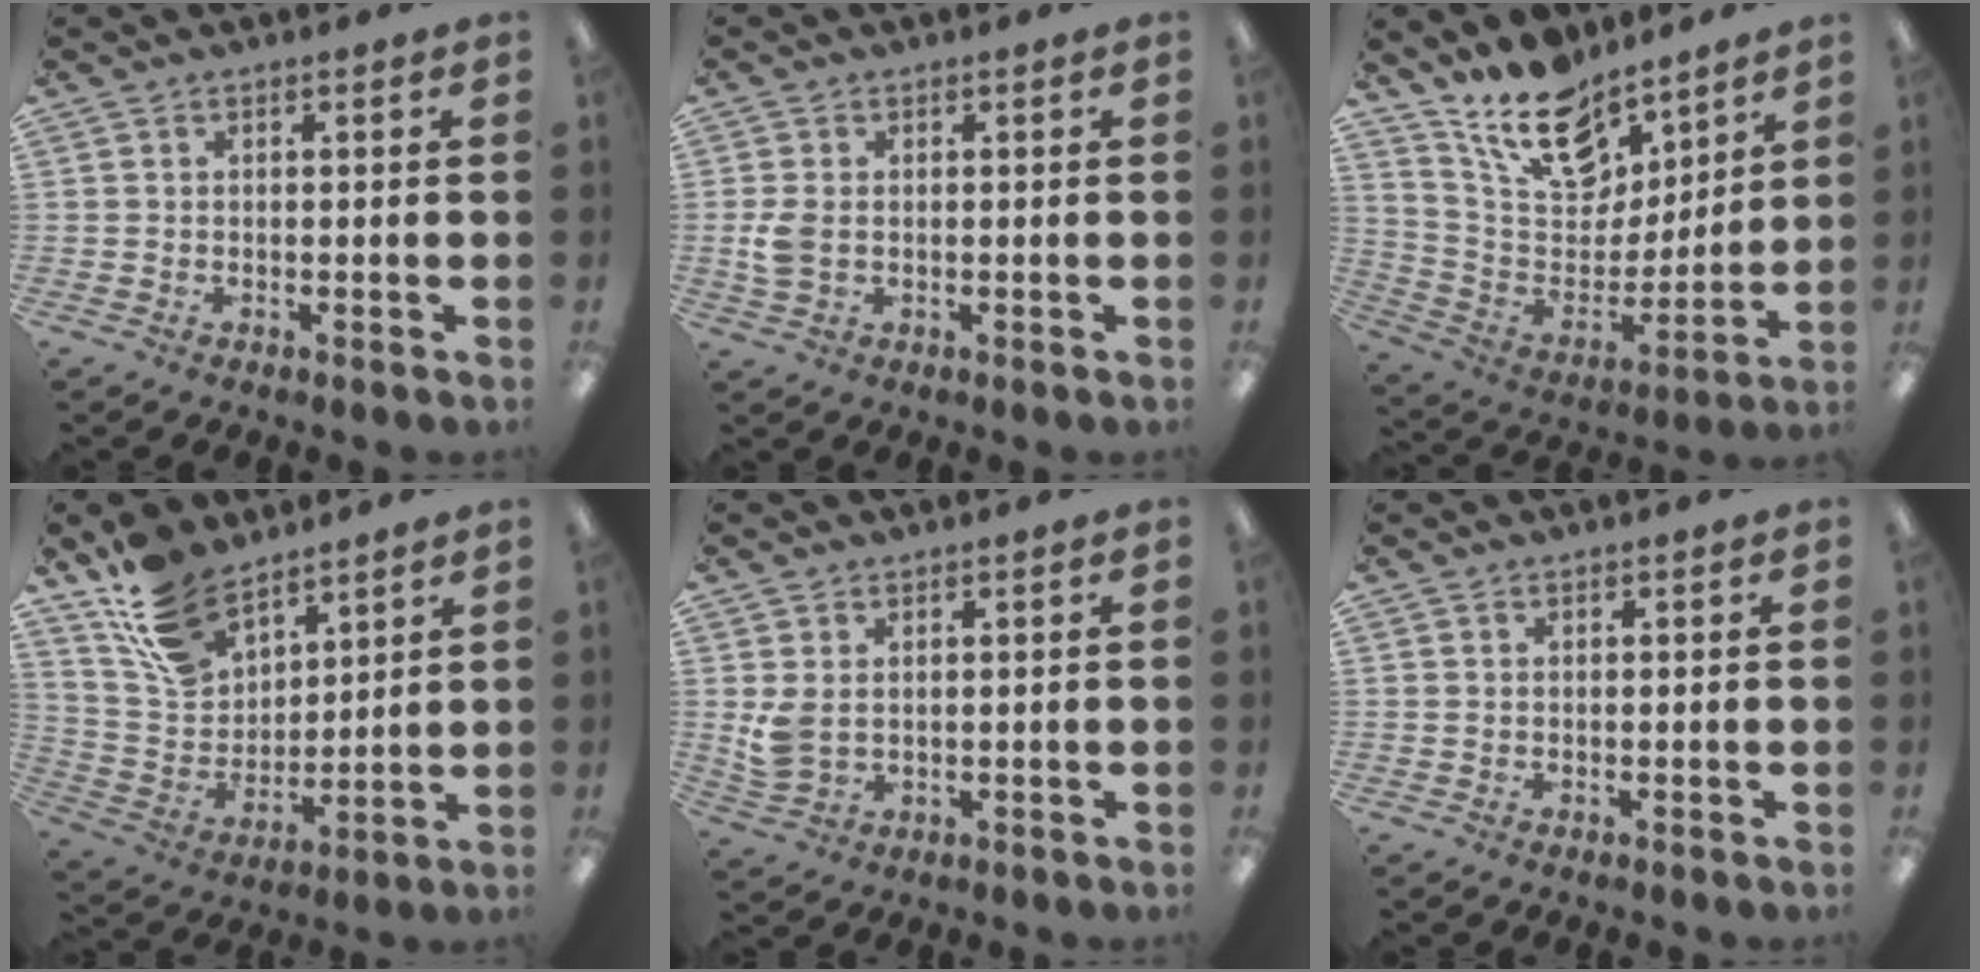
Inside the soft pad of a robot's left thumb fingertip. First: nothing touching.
{"total": 4.2, "force": [-0.1, 2.7, 3.2], "torque": [-0.071, -0.003, -0.008]}
{"total": 17.3, "force": [13.2, 8.6, 7.3], "torque": [-0.148, -0.080, 0.243]}
{"total": 14.2, "force": [10.8, 7.7, 5.3], "torque": [-0.123, -0.054, 0.212]}
{"total": 4.9, "force": [1.4, 3.2, 3.4], "torque": [-0.072, -0.004, 0.025]}
{"total": 0.0}